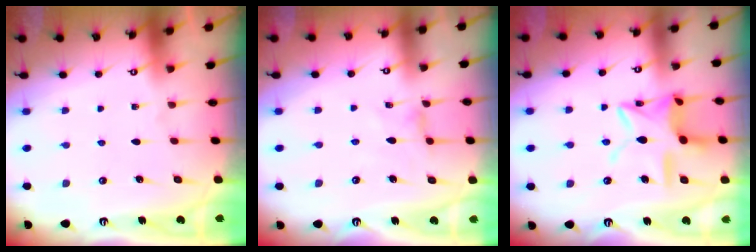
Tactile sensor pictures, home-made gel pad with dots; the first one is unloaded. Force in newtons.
{"total": 0.8, "press": 0.8, "slide": 0.2}
{"total": 14.1, "press": 14.1, "slide": 1.0}